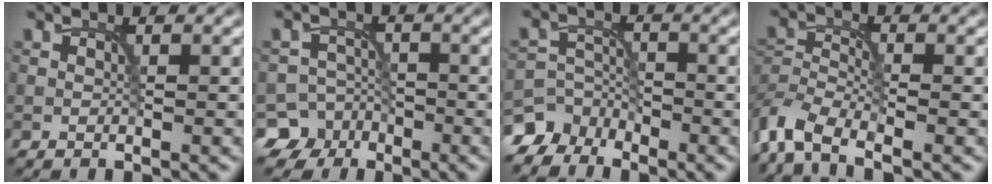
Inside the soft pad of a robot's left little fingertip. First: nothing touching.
{"total": 6.3, "force": [-4.2, 4.7, 0.5], "torque": [0.012, -0.011, -0.078]}
{"total": 5.2, "force": [-4.4, 2.8, 0.7], "torque": [0.002, -0.002, -0.081]}
{"total": 5.1, "force": [-3.8, 2.0, 2.8], "torque": [-0.062, -0.006, -0.087]}